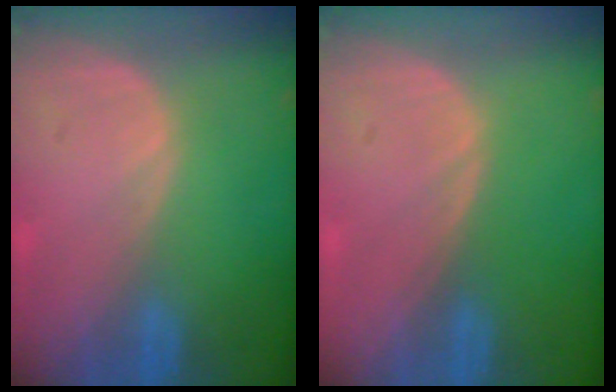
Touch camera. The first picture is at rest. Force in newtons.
{"total": 0.0}